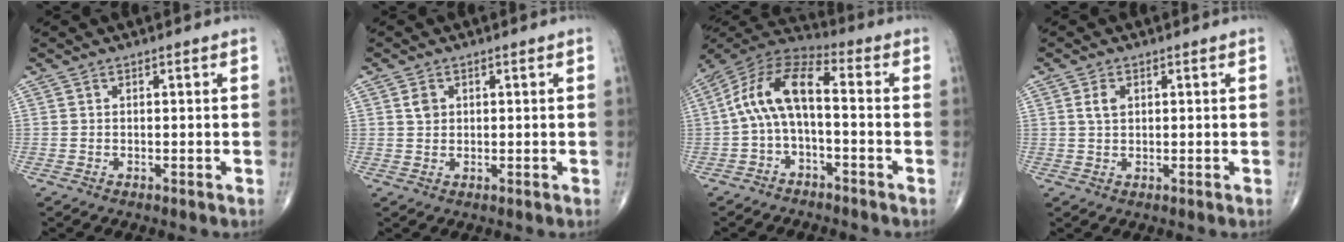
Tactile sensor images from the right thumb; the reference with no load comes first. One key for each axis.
{"total": 2.0, "fx": 0.7, "fy": 1.6, "fz": 1.1, "tx": -0.013, "ty": -0.003, "tz": 0.012}
{"total": 11.6, "fx": -1.3, "fy": 5.3, "fz": 10.3, "tx": -0.196, "ty": 0.056, "tz": -0.037}
{"total": 2.5, "fx": 0.8, "fy": 1.6, "fz": 1.8, "tx": -0.031, "ty": 0.001, "tz": 0.015}